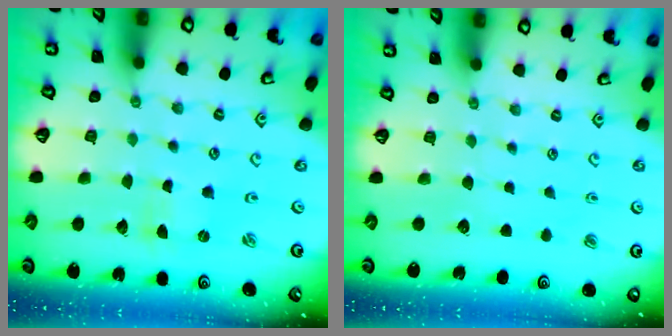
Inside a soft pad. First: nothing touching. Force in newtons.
{"total": 0.0}